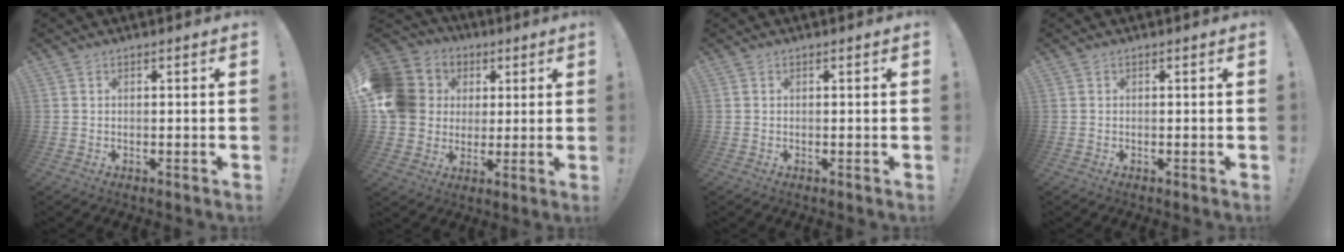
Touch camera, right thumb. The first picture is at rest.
{"total": 15.4, "force": [2.7, 13.6, 6.6], "torque": [-0.117, 0.006, 0.068]}
{"total": 0.0}
{"total": 0.0}